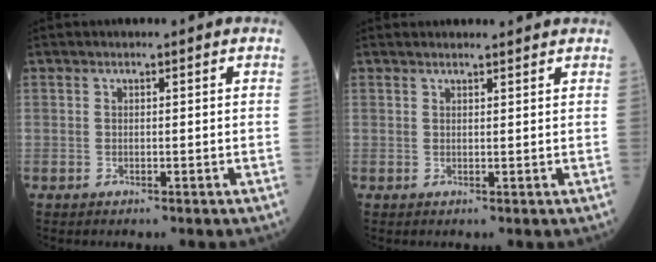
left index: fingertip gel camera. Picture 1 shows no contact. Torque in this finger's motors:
{"motor_torque": [0.58, -0.79, -0.08, 0.01]}